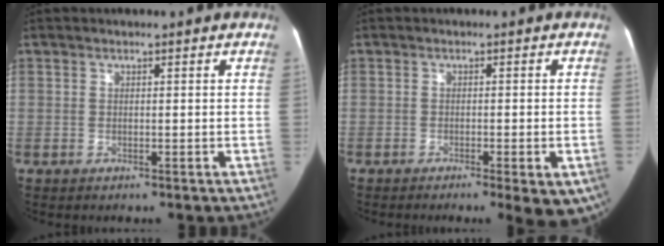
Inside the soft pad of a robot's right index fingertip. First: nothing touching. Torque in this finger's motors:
{"motor_torque": [1.14, -0.99, 0.20, 0.06]}